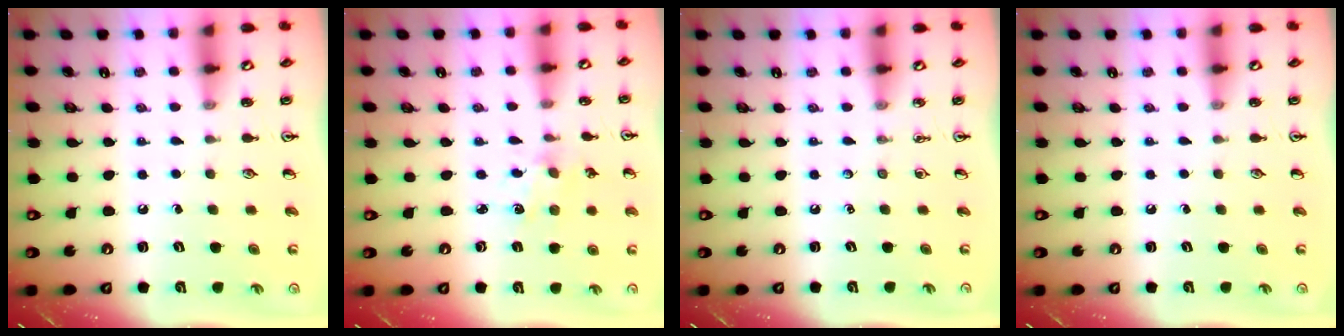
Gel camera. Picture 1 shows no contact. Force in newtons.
{"total": 1.6, "press": 1.5, "slide": 0.4}
{"total": 0.0}
{"total": 0.0}